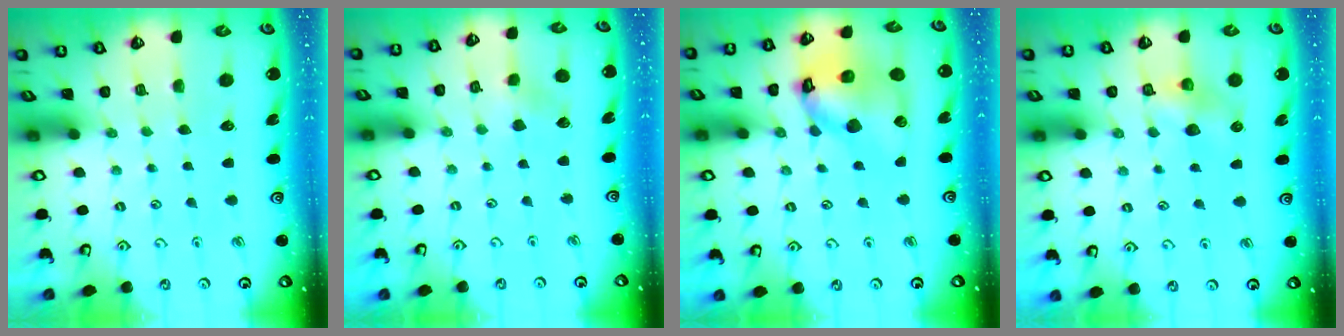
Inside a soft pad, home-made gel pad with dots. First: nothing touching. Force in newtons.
{"total": 3.7, "press": 3.7, "slide": 0.4}
{"total": 16.0, "press": 15.8, "slide": 2.3}
{"total": 6.2, "press": 6.2, "slide": 0.2}